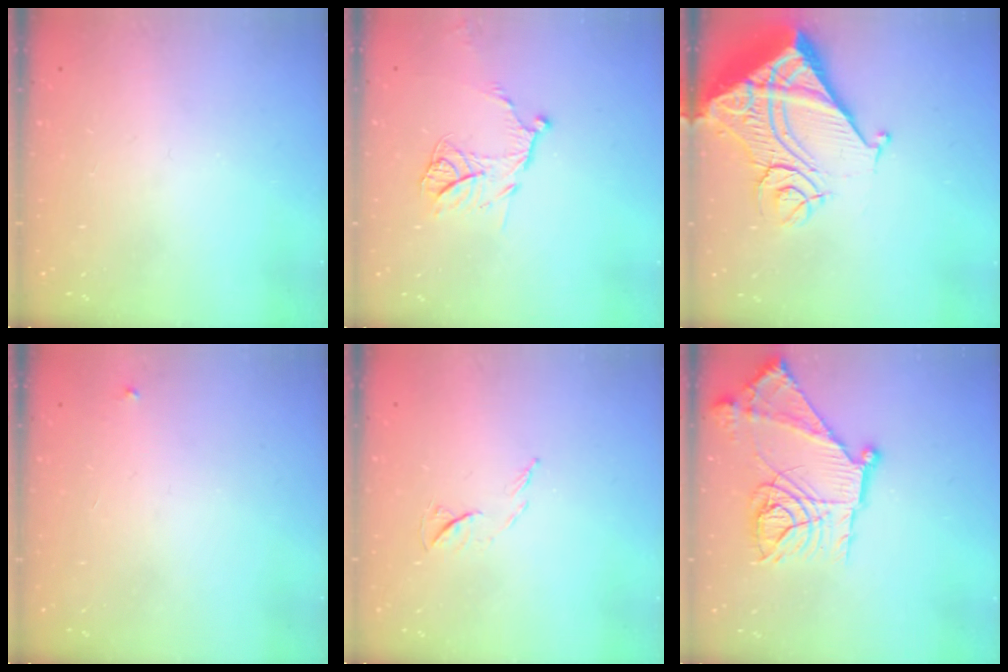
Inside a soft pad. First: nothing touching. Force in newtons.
{"total": 12.3, "press": 12.2, "slide": 1.2}
{"total": 20.9, "press": 20.7, "slide": 2.6}
{"total": 2.1, "press": 2.1, "slide": 0.1}
{"total": 5.7, "press": 5.6, "slide": 1.2}
{"total": 22.2, "press": 22.1, "slide": 2.3}